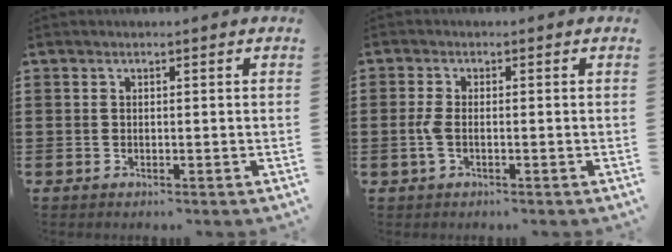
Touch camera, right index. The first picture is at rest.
{"total": 2.6, "force": [-0.5, 1.0, 2.4], "torque": [-0.066, -0.007, -0.017]}